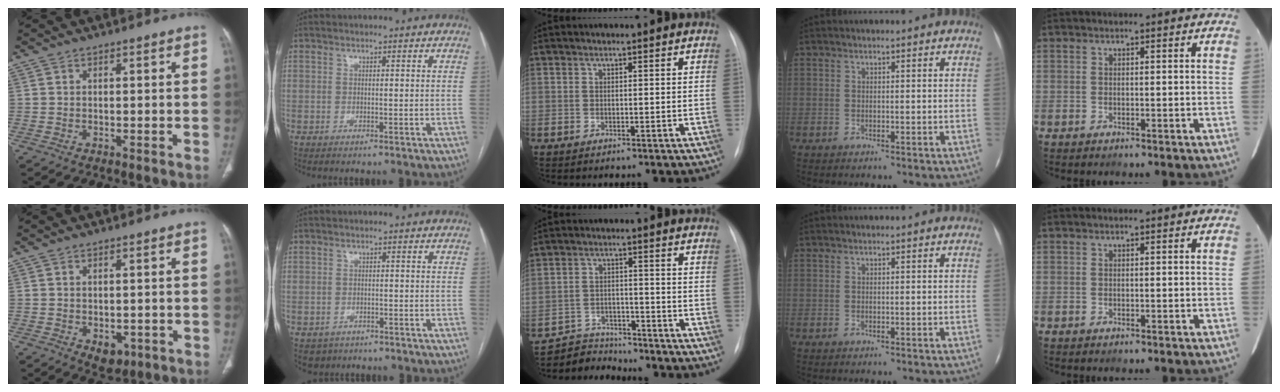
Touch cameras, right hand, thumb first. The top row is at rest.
{"thumb": {"total": 3.8, "force": [-1.2, 2.6, 2.4], "torque": [-0.020, 0.003, -0.003]}, "index": {"total": 2.9, "force": [-1.7, 2.4, 0.3], "torque": [-0.004, 0.005, -0.023]}, "middle": {"total": 6.0, "force": [-5.8, 1.5, -0.9], "torque": [0.017, 0.008, -0.099]}}